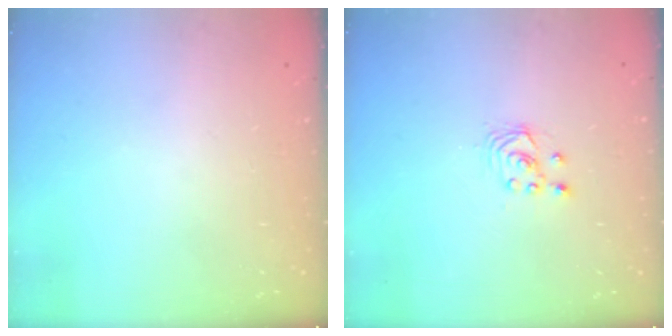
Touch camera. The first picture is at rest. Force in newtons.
{"total": 1.7, "press": 1.7, "slide": 0.2}